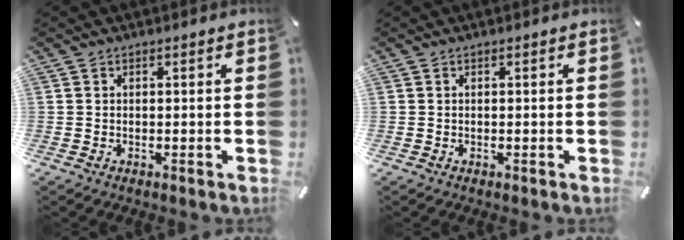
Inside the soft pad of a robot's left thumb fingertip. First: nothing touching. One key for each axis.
{"total": 0.0}